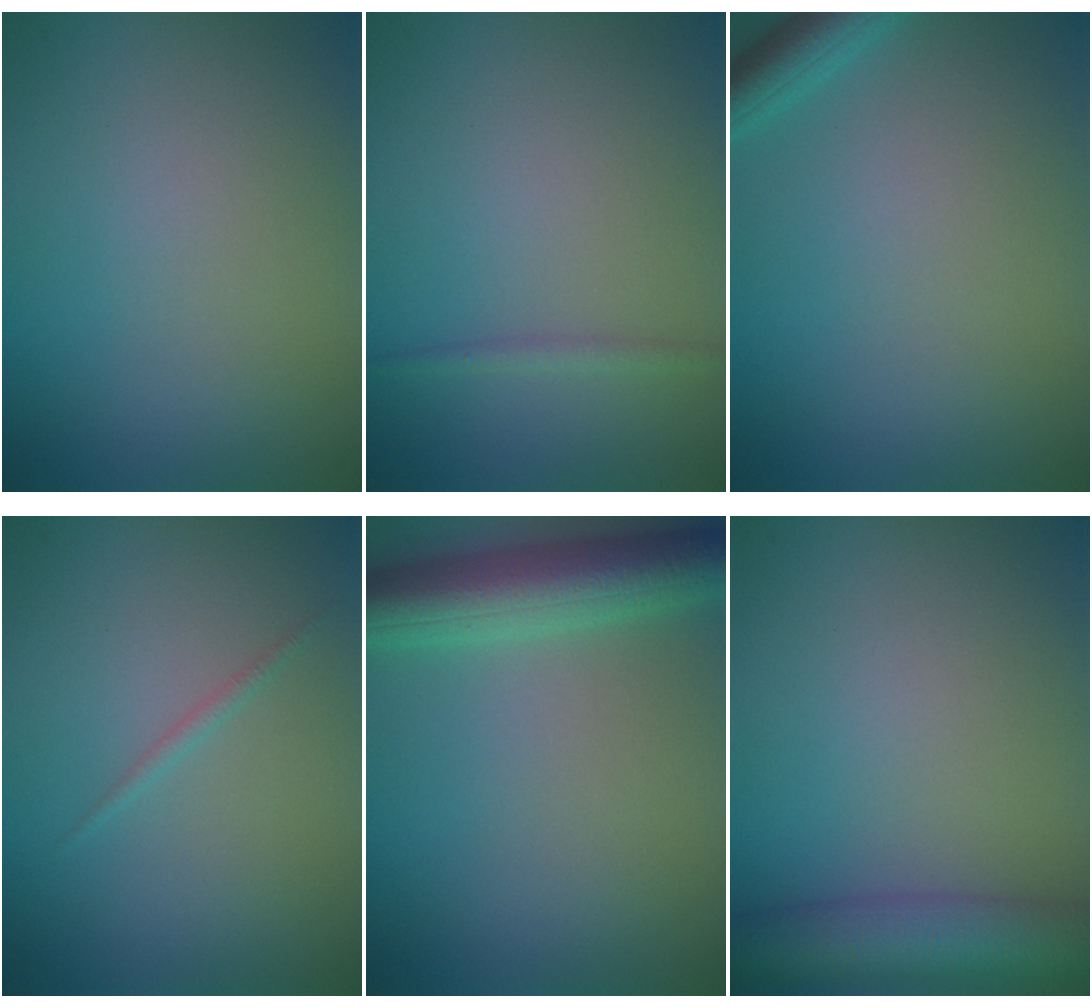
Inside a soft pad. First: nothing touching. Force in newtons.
{"total": 0.9, "press": 0.9, "slide": 0.1}
{"total": 2.6, "press": 2.6, "slide": 0.2}
{"total": 0.6, "press": 0.6, "slide": 0.0}
{"total": 6.3, "press": 6.3, "slide": 0.1}
{"total": 6.9, "press": 6.9, "slide": 0.4}